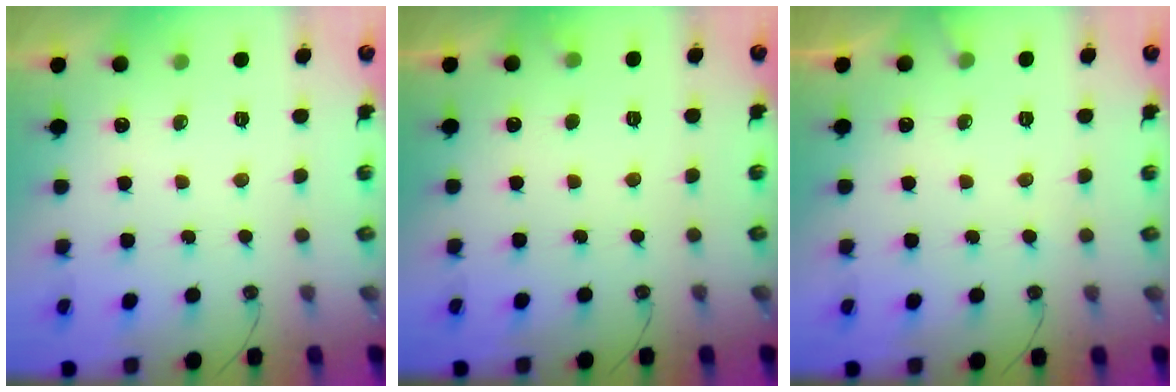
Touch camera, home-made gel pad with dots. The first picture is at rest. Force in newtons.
{"total": 2.6, "press": 2.6, "slide": 0.4}
{"total": 4.9, "press": 4.9, "slide": 0.3}